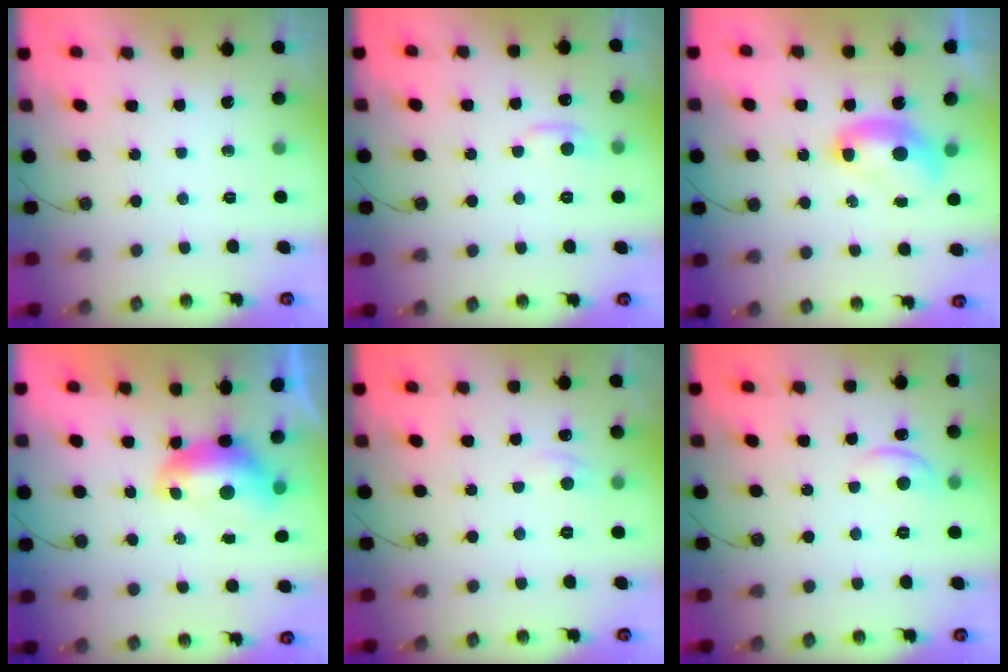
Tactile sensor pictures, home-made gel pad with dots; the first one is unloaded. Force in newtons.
{"total": 1.0, "press": 0.4, "slide": 0.9}
{"total": 2.7, "press": 2.7, "slide": 0.1}
{"total": 1.7, "press": 1.5, "slide": 0.6}
{"total": 1.1, "press": 0.9, "slide": 0.6}
{"total": 2.2, "press": 2.2, "slide": 0.5}